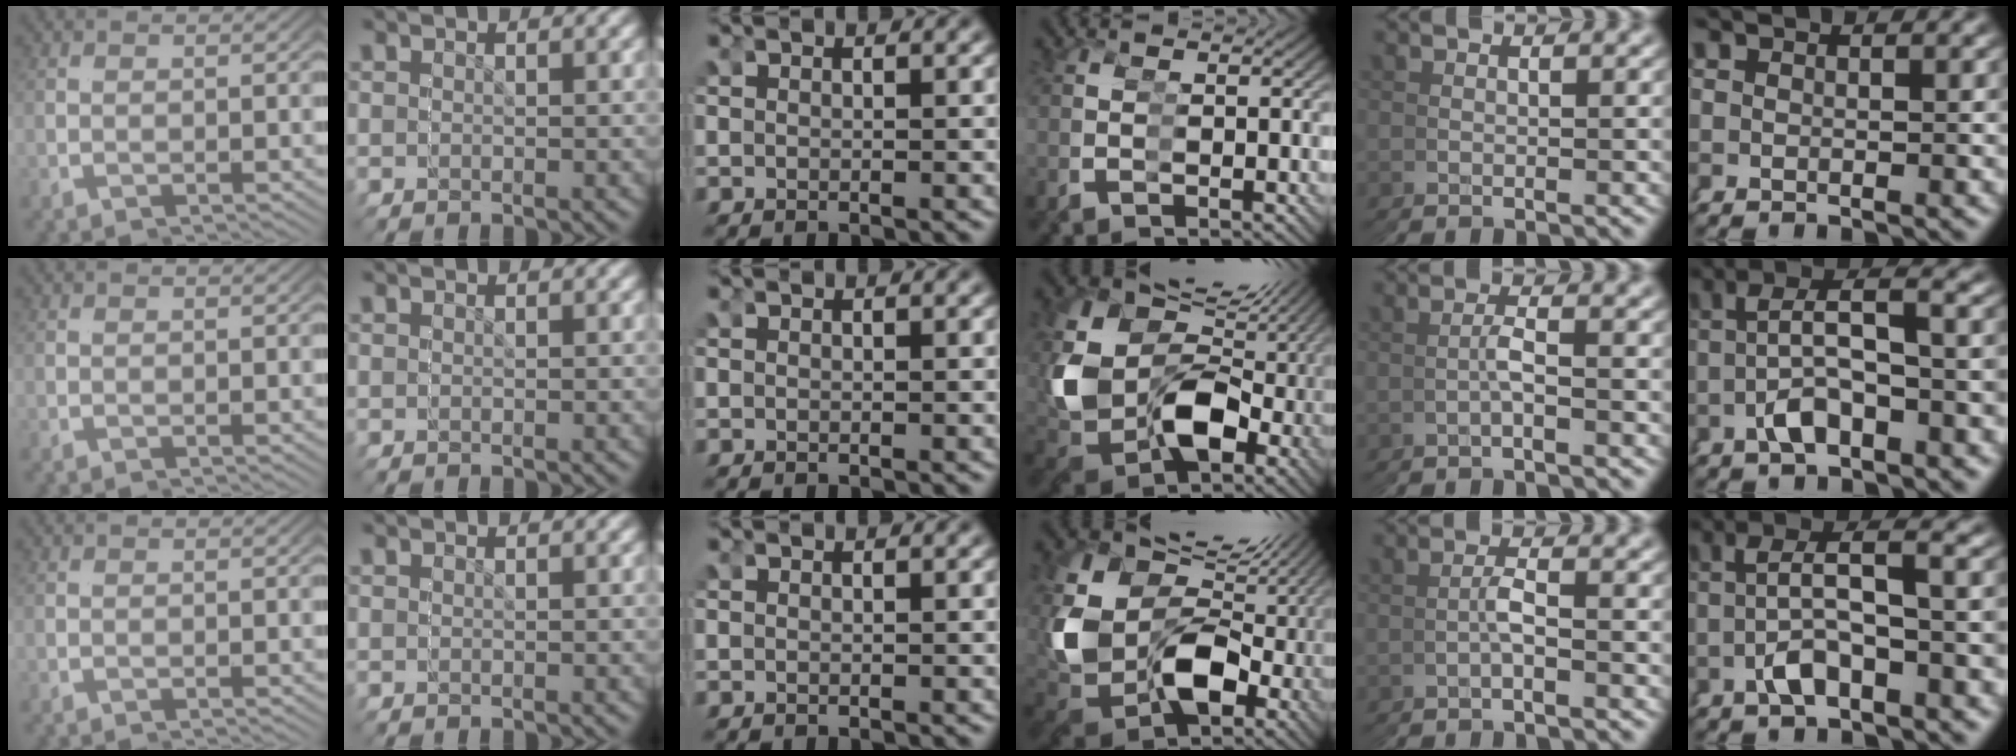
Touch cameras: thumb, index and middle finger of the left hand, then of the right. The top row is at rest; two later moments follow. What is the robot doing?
{"motion": "grasp_and_lifting", "object": "stress ball aka squeeze ball"}